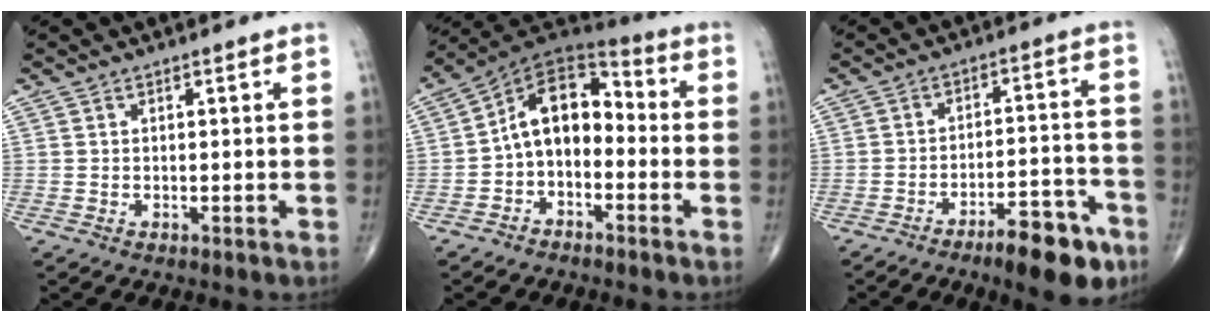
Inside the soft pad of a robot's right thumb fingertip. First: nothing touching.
{"total": 11.7, "force": [-1.8, 7.8, 8.6], "torque": [-0.112, 0.061, -0.049]}
{"total": 11.9, "force": [-7.6, 3.6, 8.4], "torque": [-0.106, 0.057, -0.114]}